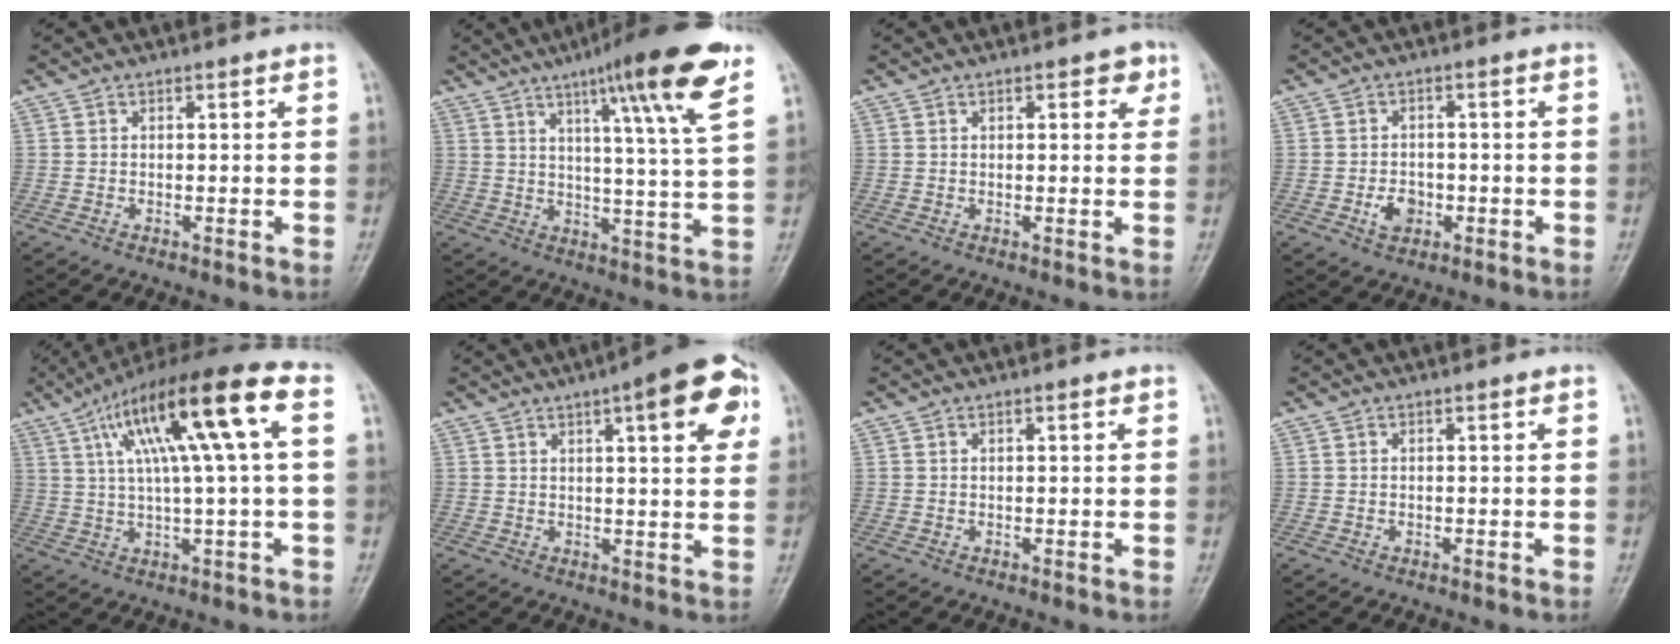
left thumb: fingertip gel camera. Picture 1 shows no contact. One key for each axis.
{"total": 15.9, "fx": 8.4, "fy": 0.9, "fz": 13.4, "tx": -0.194, "ty": -0.034, "tz": 0.118}
{"total": 3.4, "fx": 1.5, "fy": 1.6, "fz": 2.6, "tx": -0.019, "ty": -0.001, "tz": 0.013}
{"total": 4.2, "fx": -1.5, "fy": 3.1, "fz": 2.4, "tx": -0.029, "ty": 0.010, "tz": -0.023}
{"total": 17.6, "fx": 4.7, "fy": 2.5, "fz": 16.8, "tx": -0.292, "ty": 0.032, "tz": 0.076}
{"total": 11.7, "fx": 4.9, "fy": 3.0, "fz": 10.2, "tx": -0.112, "ty": -0.001, "tz": 0.055}
{"total": 0.8, "fx": 0.3, "fy": 0.2, "fz": 0.7, "tx": -0.013, "ty": 0.002, "tz": 0.003}
{"total": 0.0}